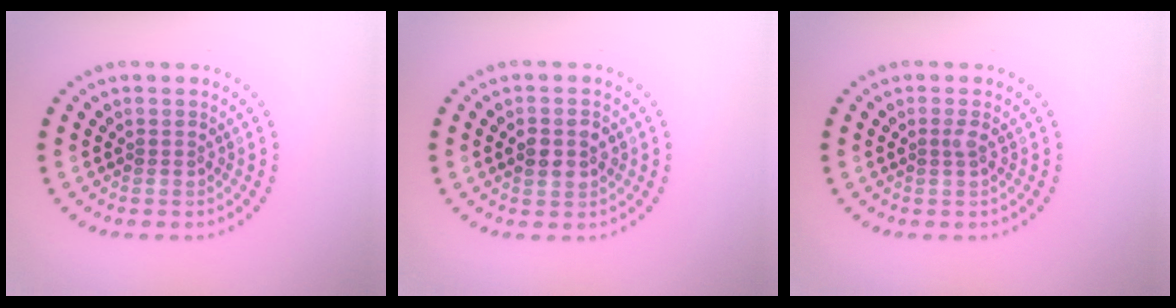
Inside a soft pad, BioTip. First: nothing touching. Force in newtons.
{"total": 2.8, "press": 2.8, "slide": 0.1}
{"total": 0.7, "press": 0.5, "slide": 0.6}